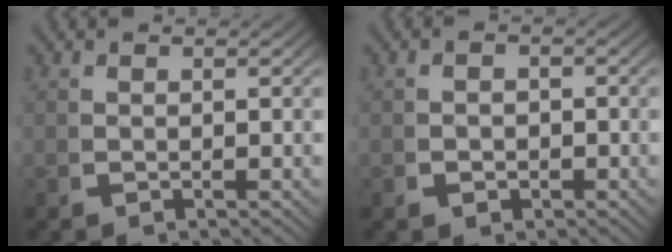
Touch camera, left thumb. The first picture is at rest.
{"total": 1.5, "force": [-0.5, 1.2, 0.7], "torque": [-0.015, -0.005, -0.010]}